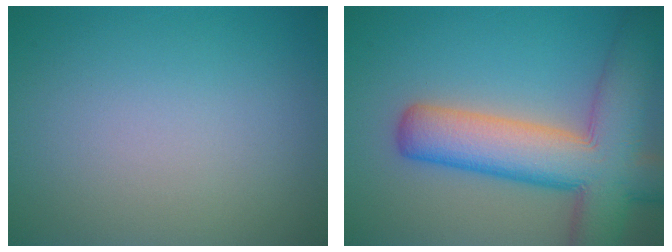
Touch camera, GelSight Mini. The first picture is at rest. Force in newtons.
{"total": 10.5, "press": 10.4, "slide": 0.6}